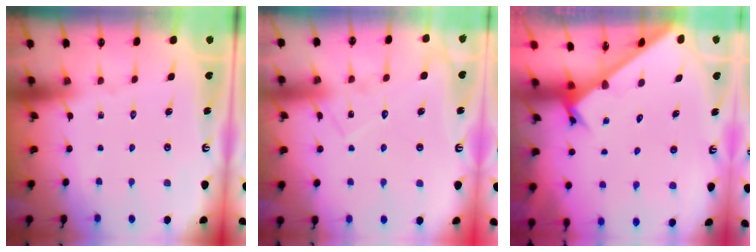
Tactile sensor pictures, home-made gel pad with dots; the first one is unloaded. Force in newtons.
{"total": 10.2, "press": 10.2, "slide": 0.6}
{"total": 2.5, "press": 2.5, "slide": 0.2}